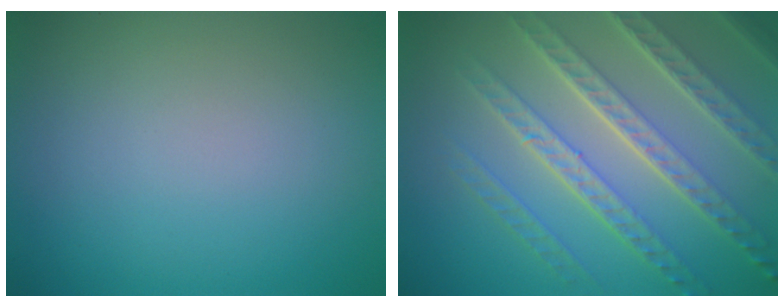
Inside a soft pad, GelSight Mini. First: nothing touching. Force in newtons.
{"total": 8.0, "press": 5.6, "slide": 5.8}